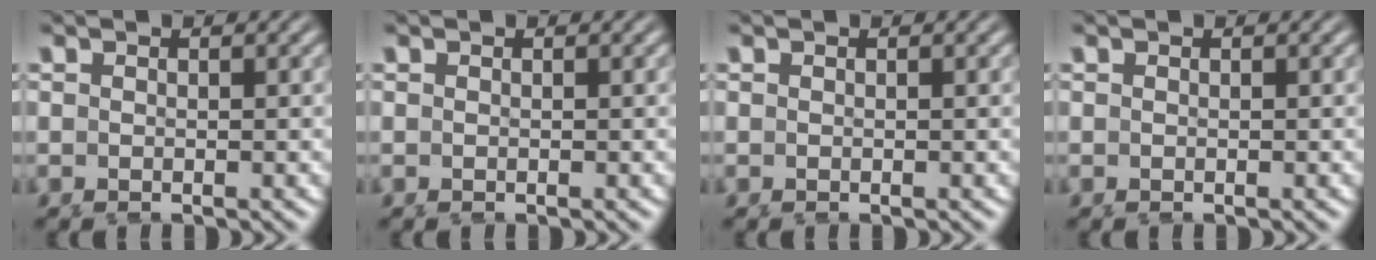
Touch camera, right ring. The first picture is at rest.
{"total": 0.0}
{"total": 0.0}
{"total": 0.0}